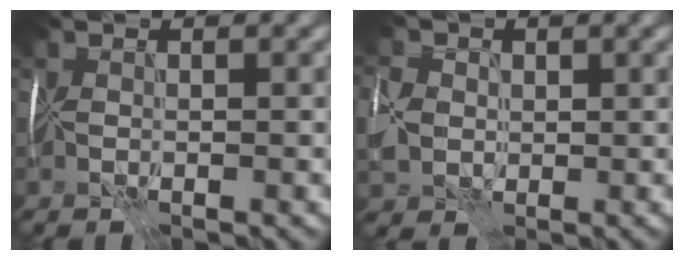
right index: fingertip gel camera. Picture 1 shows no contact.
{"total": 4.2, "force": [0.0, 3.6, 2.1], "torque": [-0.057, 0.005, 0.001]}